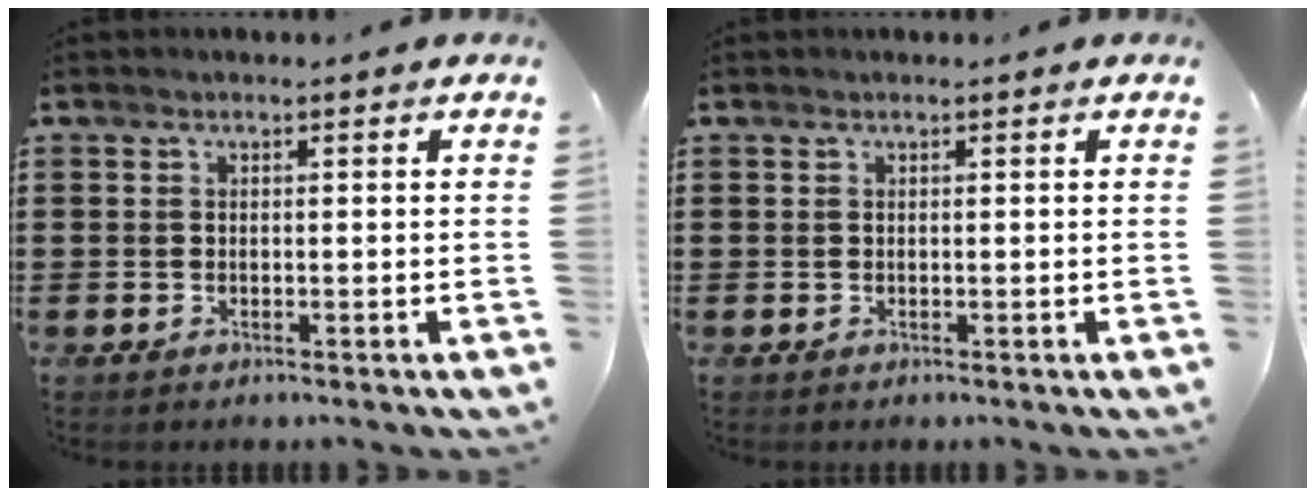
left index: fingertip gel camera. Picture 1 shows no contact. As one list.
[{"total": 0.0}]